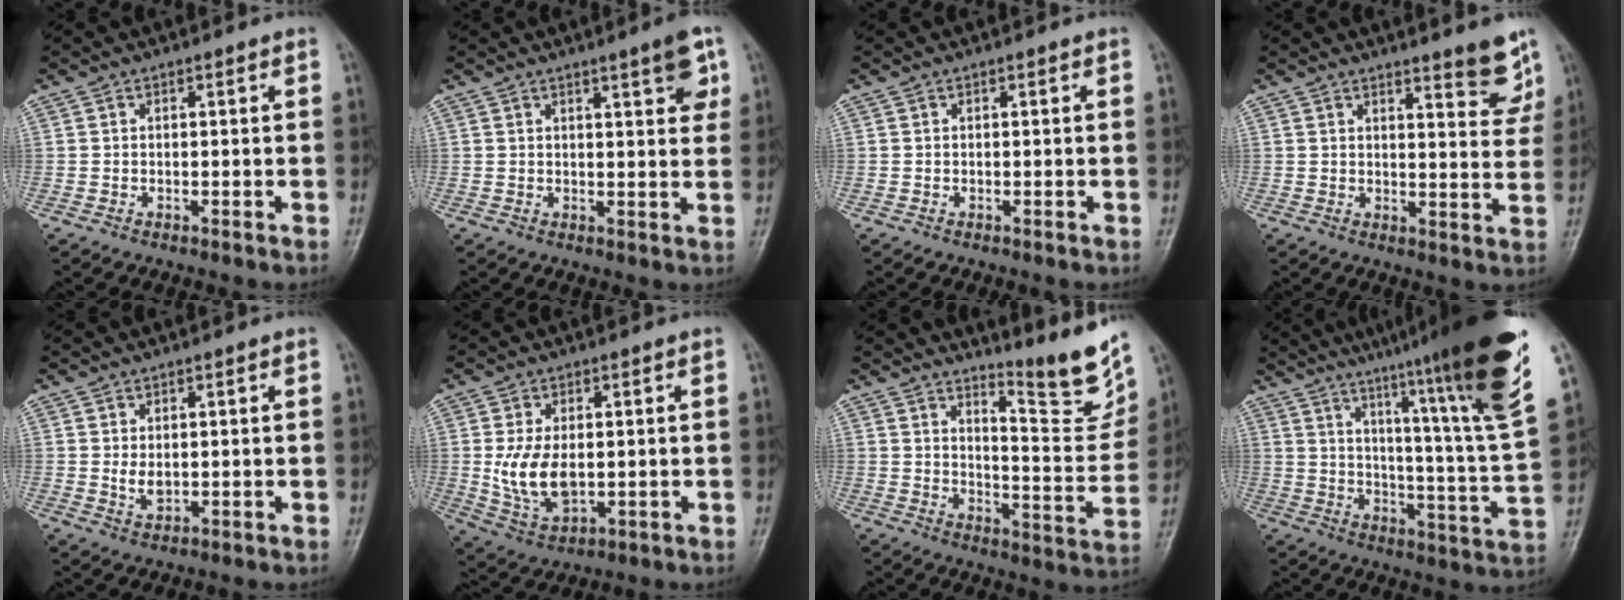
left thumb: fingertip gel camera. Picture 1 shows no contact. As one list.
[{"total": 6.0, "force": [3.2, 1.3, 4.9], "torque": [-0.054, -0.013, 0.039]}, {"total": 0.0}, {"total": 6.9, "force": [5.3, 1.4, 4.1], "torque": [-0.032, -0.042, 0.068]}, {"total": 2.9, "force": [0.5, 1.6, 2.3], "torque": [-0.034, -0.009, 0.014]}, {"total": 9.3, "force": [0.1, 5.5, 7.5], "torque": [-0.136, -0.007, 0.015]}, {"total": 13.0, "force": [9.9, 2.1, 8.1], "torque": [-0.084, -0.082, 0.148]}, {"total": 26.0, "force": [17.5, 0.8, 19.3], "torque": [-0.264, -0.094, 0.251]}]